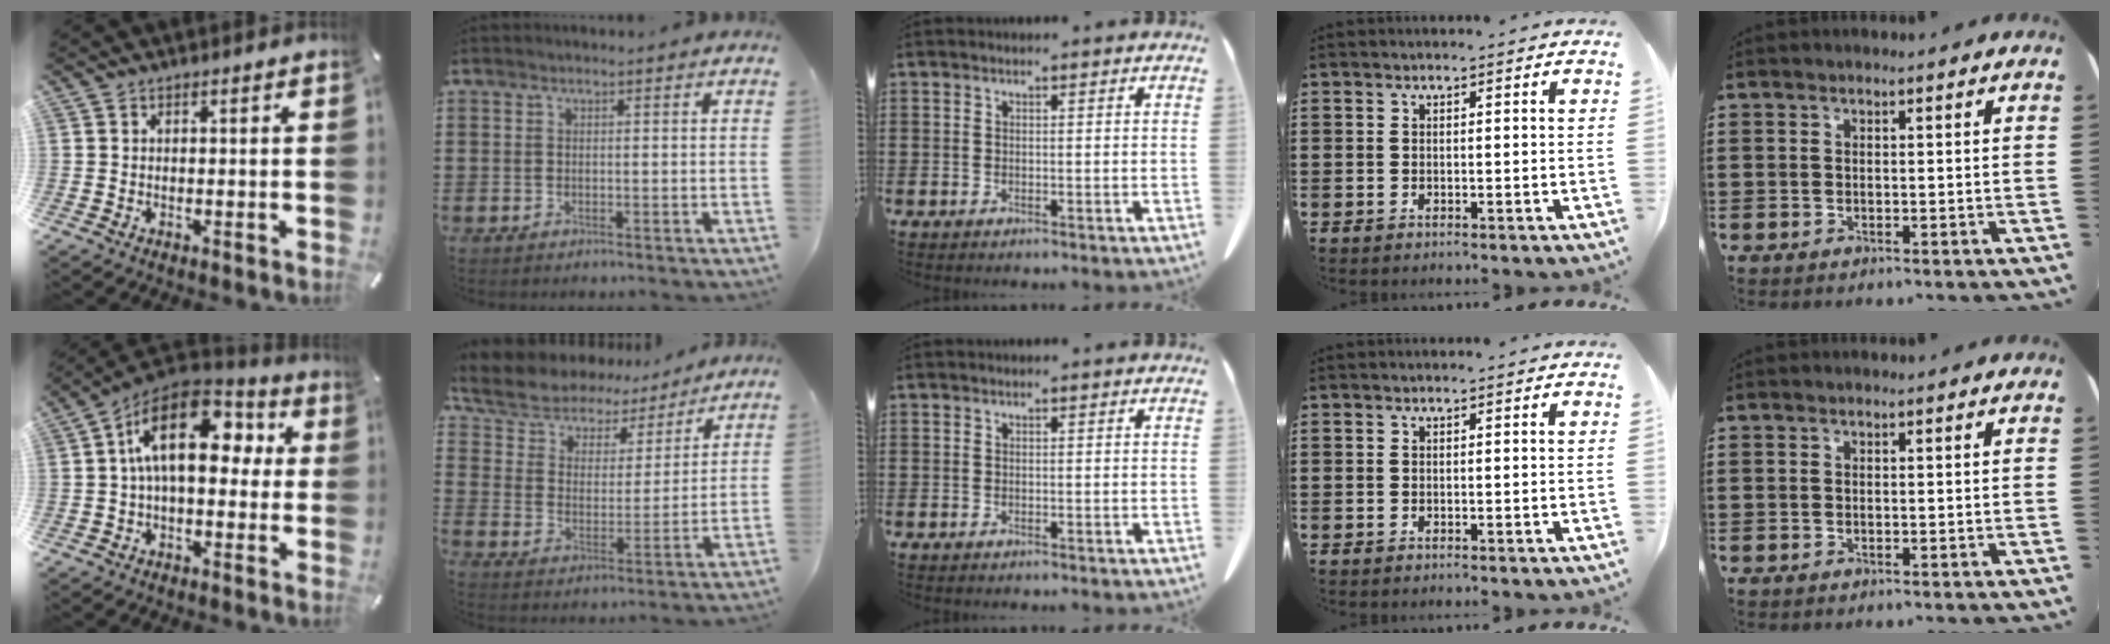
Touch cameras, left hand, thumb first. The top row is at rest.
{"thumb": {"total": 17.9, "force": [4.1, 10.0, 14.2], "torque": [-0.234, -0.014, 0.066]}, "index": {"total": 6.1, "force": [5.7, 2.0, 0.3], "torque": [-0.043, -0.039, 0.098]}}